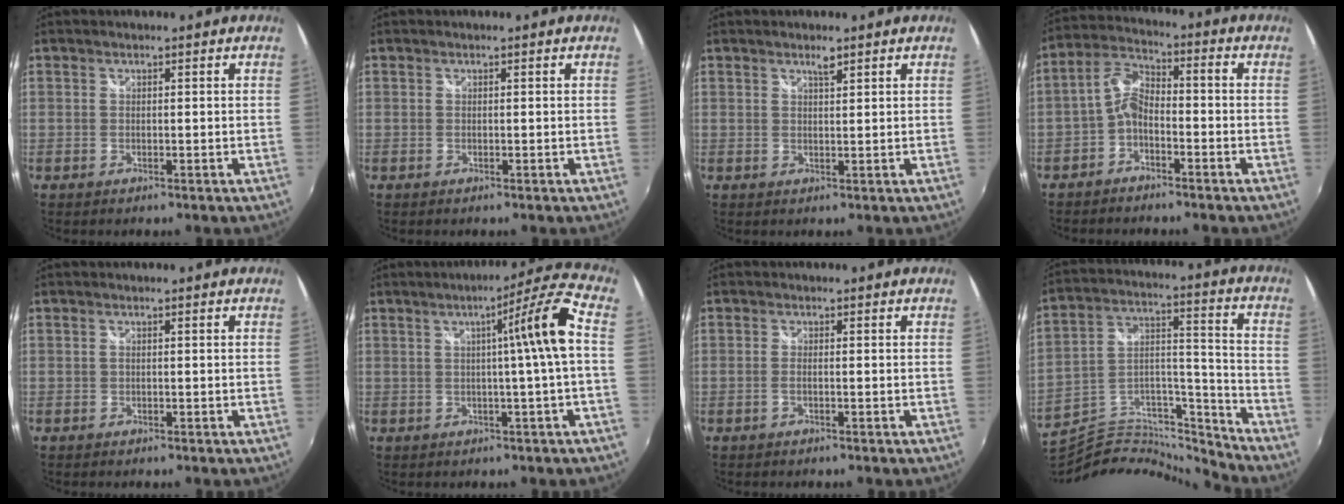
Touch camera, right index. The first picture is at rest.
{"total": 0.0}
{"total": 1.6, "force": [1.2, 0.3, 1.0], "torque": [-0.015, 0.003, 0.021]}
{"total": 6.0, "force": [-3.1, 2.8, 4.3], "torque": [-0.102, 0.020, -0.062]}
{"total": 0.0}
{"total": 9.5, "force": [0.7, -1.9, 9.2], "torque": [-0.121, 0.018, 0.017]}
{"total": 1.0, "force": [-0.4, -0.1, 0.8], "torque": [-0.017, 0.000, -0.010]}
{"total": 16.0, "force": [-15.5, 3.0, 3.0], "torque": [-0.042, 0.052, -0.279]}